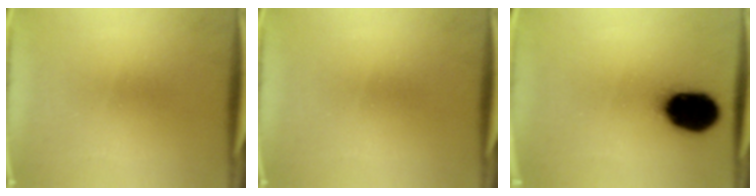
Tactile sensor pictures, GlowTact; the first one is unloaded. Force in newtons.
{"total": 0.0}
{"total": 18.6}